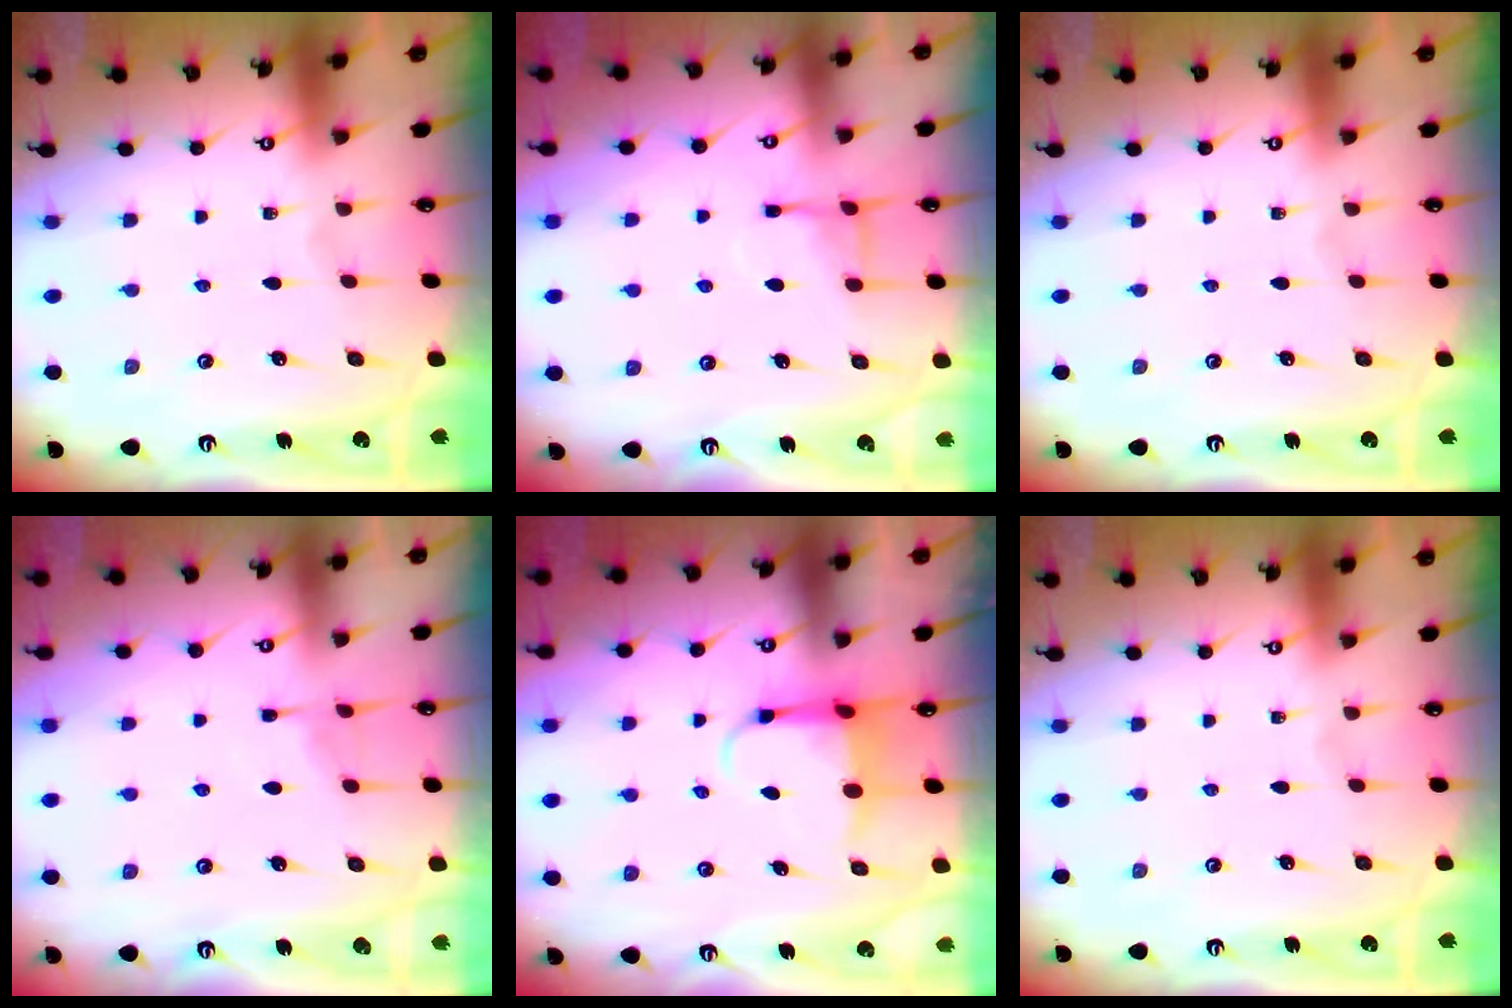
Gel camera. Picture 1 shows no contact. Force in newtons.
{"total": 7.7, "press": 7.7, "slide": 0.4}
{"total": 0.0}
{"total": 3.6, "press": 3.5, "slide": 0.5}
{"total": 5.0, "press": 4.9, "slide": 1.1}
{"total": 0.0}